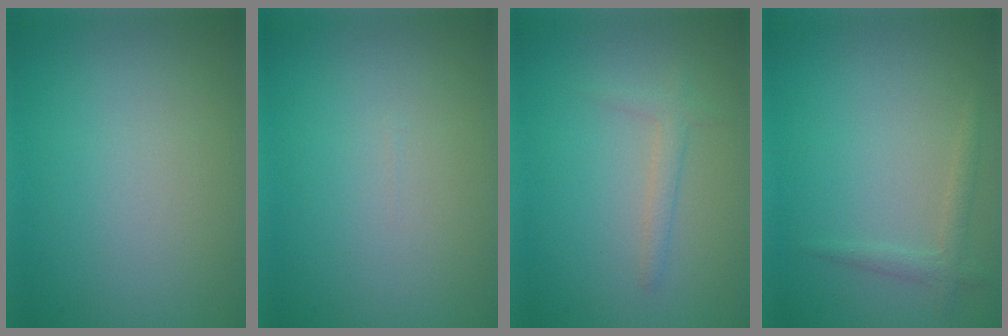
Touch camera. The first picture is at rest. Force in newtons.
{"total": 0.0}
{"total": 1.5, "press": 1.5, "slide": 0.1}
{"total": 1.5, "press": 1.5, "slide": 0.1}